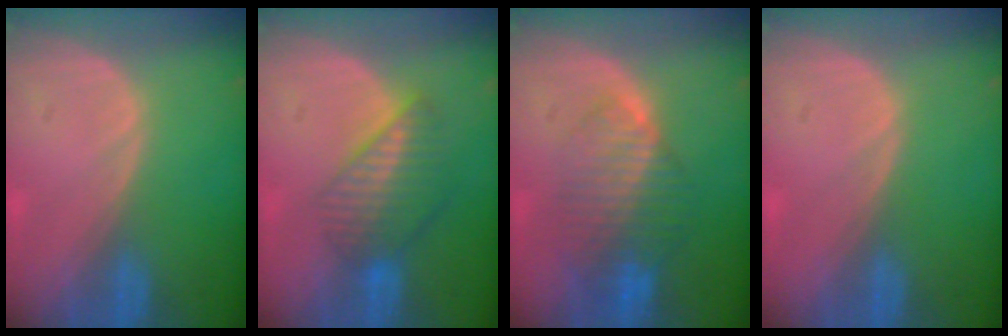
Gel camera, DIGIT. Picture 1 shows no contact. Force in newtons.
{"total": 7.0, "press": 6.0, "slide": 3.5}
{"total": 8.3, "press": 7.1, "slide": 4.4}
{"total": 0.6, "press": 0.2, "slide": 0.5}